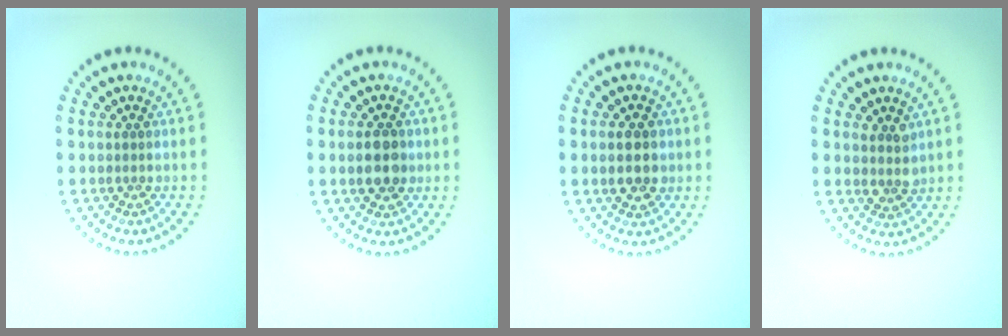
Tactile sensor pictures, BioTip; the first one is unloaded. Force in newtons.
{"total": 3.2, "press": 3.2, "slide": 0.3}
{"total": 2.9, "press": 2.9, "slide": 0.1}
{"total": 1.8, "press": 1.5, "slide": 1.0}